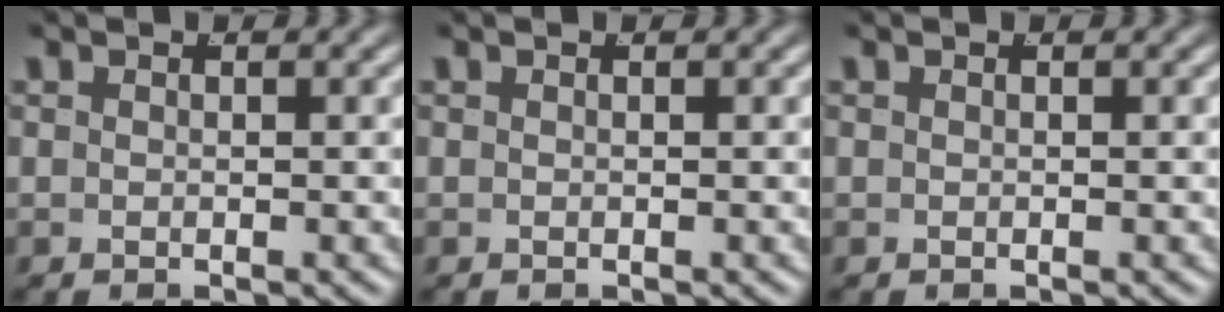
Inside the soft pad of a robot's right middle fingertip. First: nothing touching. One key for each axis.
{"total": 0.0}
{"total": 0.0}